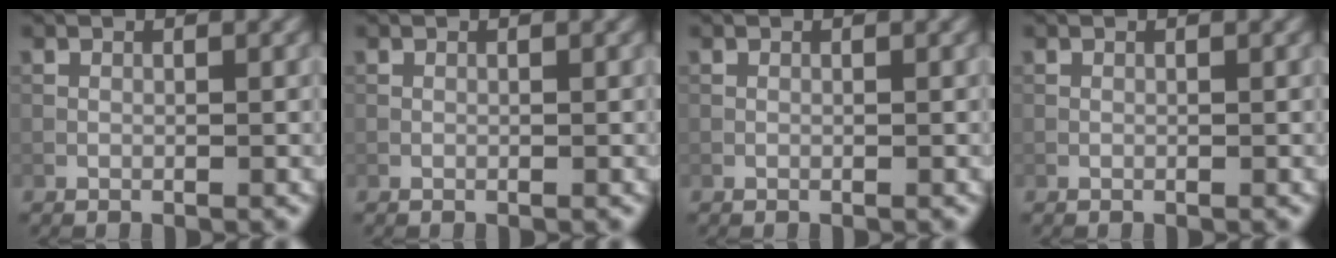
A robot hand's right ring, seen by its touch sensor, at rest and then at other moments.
{"total": 0.0}
{"total": 0.0}
{"total": 0.0}